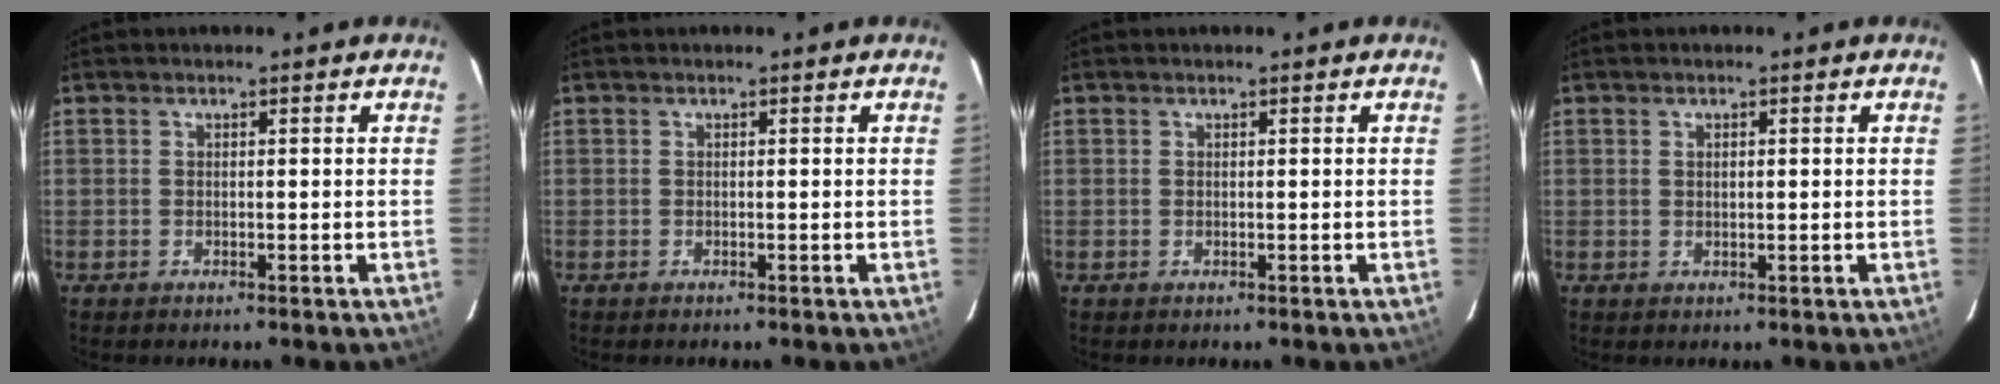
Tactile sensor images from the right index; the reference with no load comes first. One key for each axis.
{"total": 0.0}
{"total": 0.0}
{"total": 1.0, "fx": 0.3, "fy": 0.5, "fz": 0.8, "tx": -0.013, "ty": 0.003, "tz": 0.007}